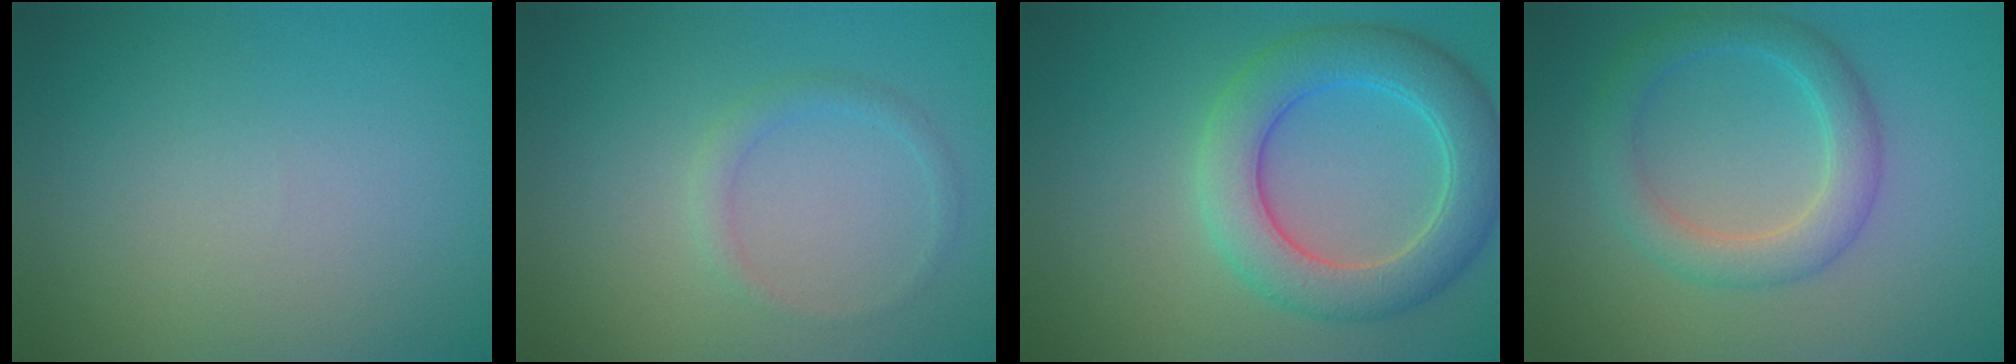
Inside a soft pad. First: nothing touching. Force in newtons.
{"total": 1.2, "press": 1.2, "slide": 0.0}
{"total": 6.6, "press": 6.6, "slide": 0.2}
{"total": 3.8, "press": 3.8, "slide": 0.1}